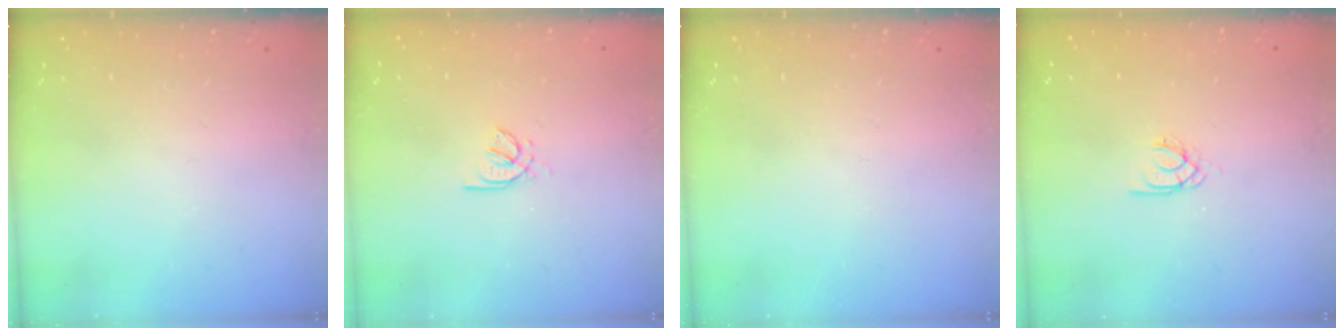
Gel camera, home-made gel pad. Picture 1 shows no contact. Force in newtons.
{"total": 2.0, "press": 2.0, "slide": 0.6}
{"total": 0.0}
{"total": 2.0, "press": 2.0, "slide": 0.2}